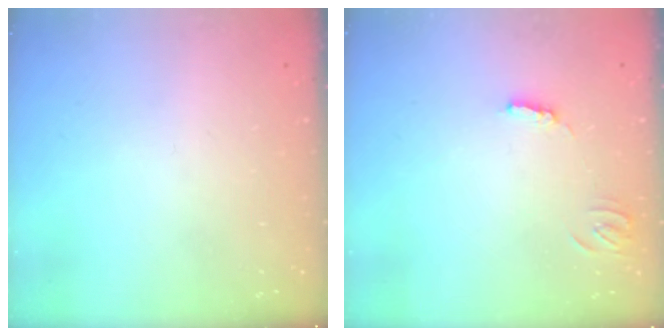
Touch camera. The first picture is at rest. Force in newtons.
{"total": 3.6, "press": 3.6, "slide": 0.2}